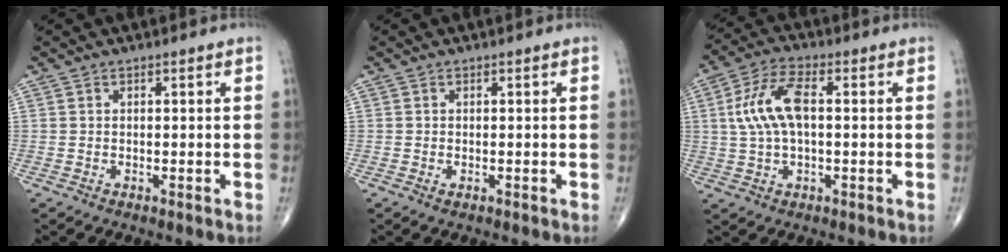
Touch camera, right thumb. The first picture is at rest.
{"total": 0.6, "force": [-0.2, 0.3, 0.5], "torque": [-0.007, 0.000, -0.003]}
{"total": 9.9, "force": [1.1, 4.6, 8.8], "torque": [-0.186, 0.023, 0.019]}